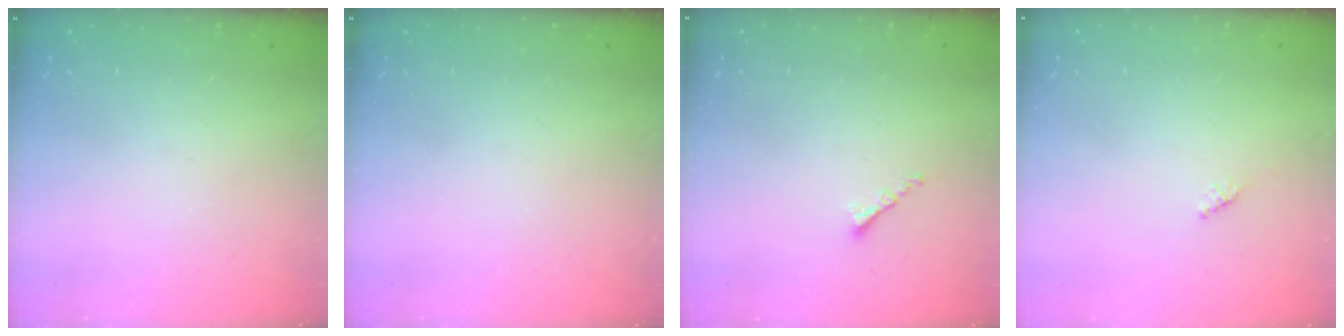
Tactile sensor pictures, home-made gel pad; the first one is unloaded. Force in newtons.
{"total": 0.0}
{"total": 1.4, "press": 1.2, "slide": 0.6}
{"total": 1.6, "press": 1.5, "slide": 0.4}